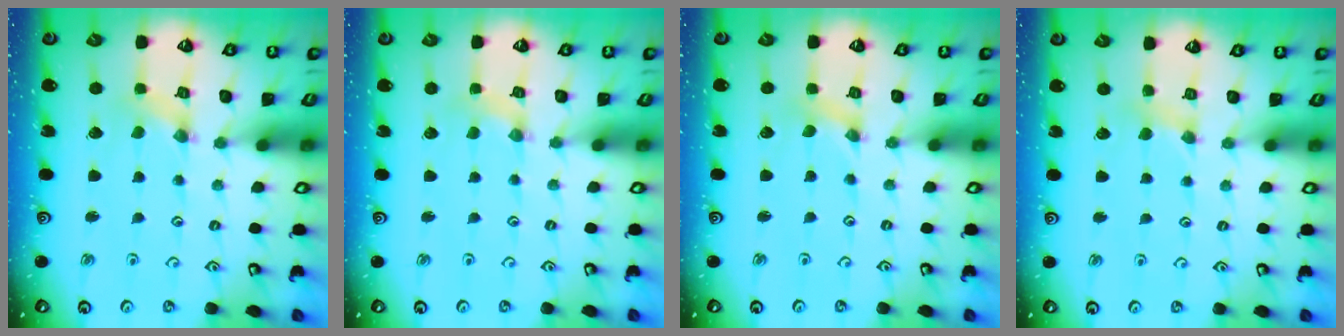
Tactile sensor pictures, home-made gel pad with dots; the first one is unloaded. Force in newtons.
{"total": 1.9, "press": 1.8, "slide": 0.4}
{"total": 0.0}
{"total": 3.6, "press": 3.6, "slide": 0.5}